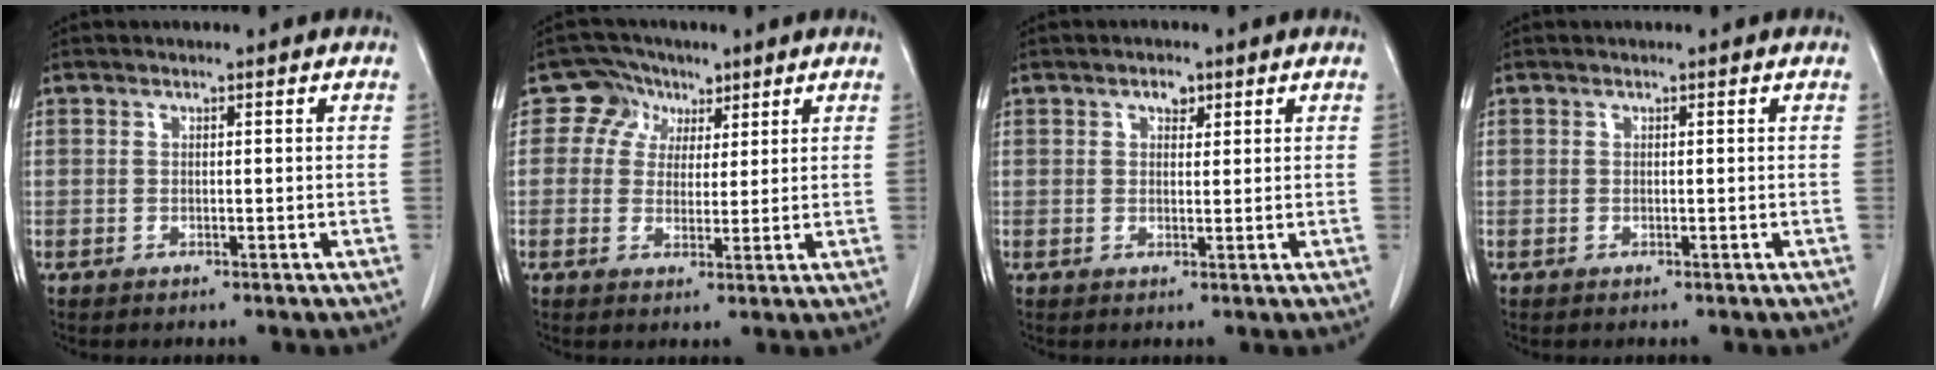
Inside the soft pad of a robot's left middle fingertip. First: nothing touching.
{"total": 5.1, "force": [2.4, 4.5, 0.6], "torque": [-0.004, 0.016, 0.040]}
{"total": 1.9, "force": [1.1, 1.1, 1.1], "torque": [-0.018, 0.001, 0.017]}
{"total": 0.0}